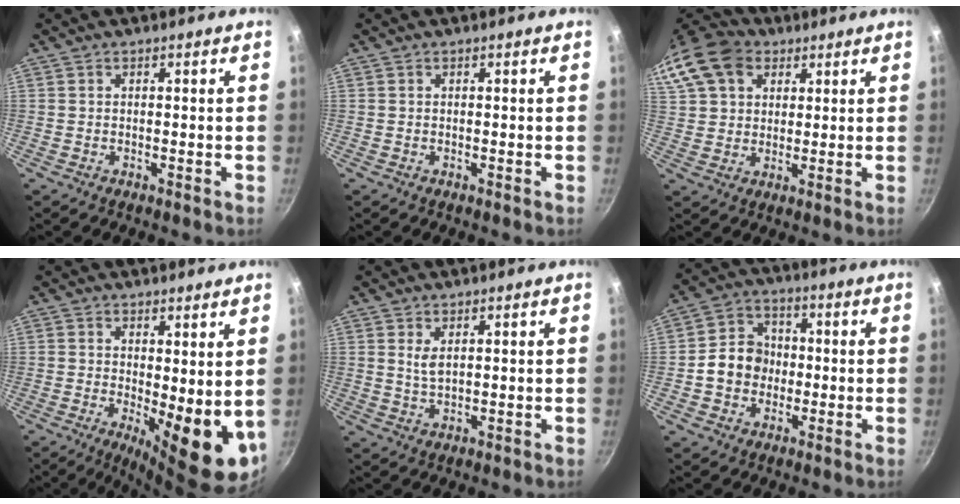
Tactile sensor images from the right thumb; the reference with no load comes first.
{"total": 0.0}
{"total": 18.0, "force": [7.7, 13.3, 9.3], "torque": [-0.202, 0.031, 0.136]}
{"total": 11.4, "force": [0.3, 4.0, 10.6], "torque": [-0.124, -0.023, 0.015]}
{"total": 2.7, "force": [1.1, 1.2, 2.1], "torque": [-0.038, -0.010, 0.022]}
{"total": 8.8, "force": [-1.0, 7.6, 4.3], "torque": [-0.040, 0.022, -0.031]}